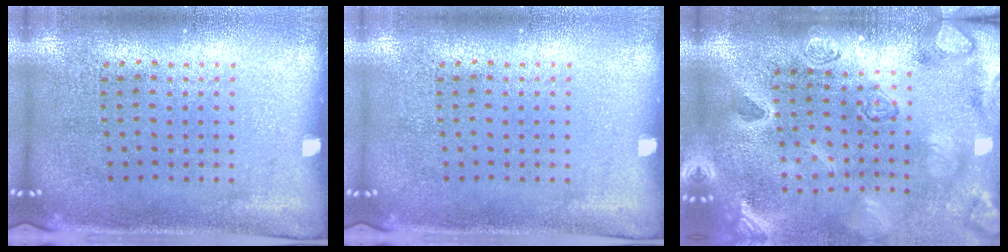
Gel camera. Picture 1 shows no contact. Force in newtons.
{"total": 0.0}
{"total": 4.1, "press": 3.3, "slide": 2.5}